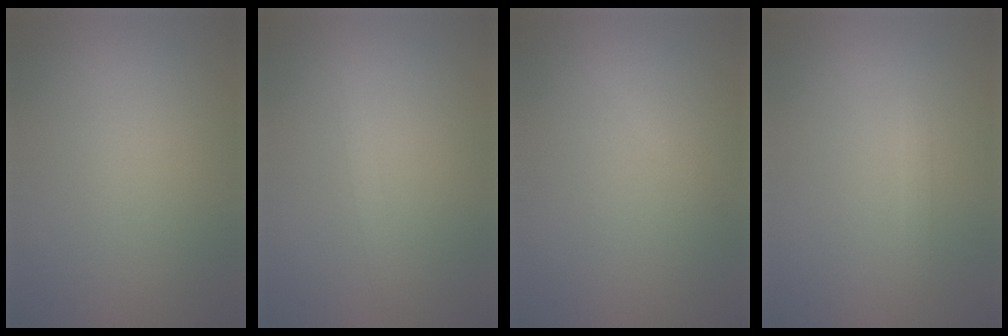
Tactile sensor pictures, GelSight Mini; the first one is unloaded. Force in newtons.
{"total": 0.8, "press": 0.8, "slide": 0.1}
{"total": 0.6, "press": 0.5, "slide": 0.1}
{"total": 0.7, "press": 0.7, "slide": 0.1}